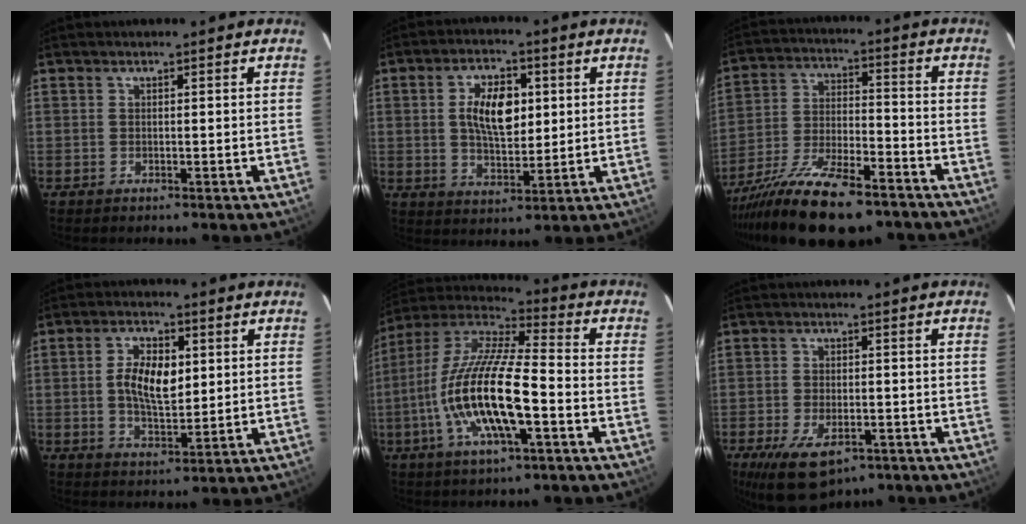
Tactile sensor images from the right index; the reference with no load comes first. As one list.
[{"total": 9.7, "force": [1.8, 5.0, 8.1], "torque": [-0.145, 0.011, 0.036]}, {"total": 19.8, "force": [-14.7, 6.4, 11.6], "torque": [-0.225, -0.037, -0.243]}, {"total": 8.2, "force": [1.1, 4.1, 7.1], "torque": [-0.133, 0.008, 0.022]}, {"total": 18.7, "force": [-5.6, 4.7, 17.3], "torque": [-0.337, -0.014, -0.113]}, {"total": 11.7, "force": [-7.0, 5.7, 7.4], "torque": [-0.159, -0.027, -0.109]}]